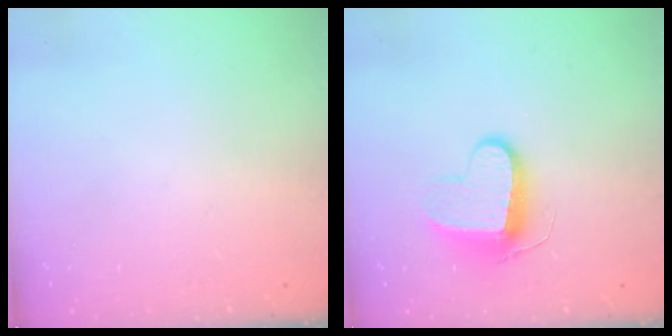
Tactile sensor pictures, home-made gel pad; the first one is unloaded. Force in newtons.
{"total": 9.9, "press": 9.9, "slide": 0.2}